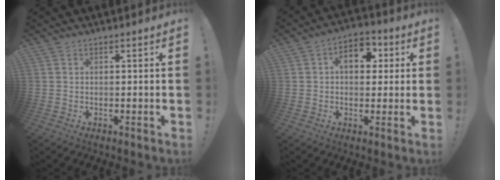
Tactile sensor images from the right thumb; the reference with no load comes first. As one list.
[{"total": 9.4, "force": [2.1, 6.2, 6.7], "torque": [-0.098, 0.014, 0.036]}]